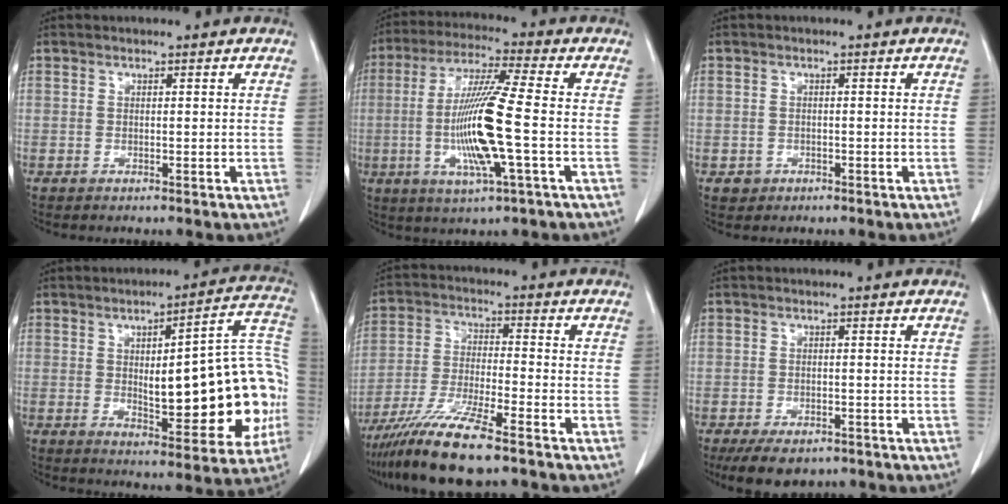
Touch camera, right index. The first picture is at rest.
{"total": 13.7, "force": [-2.3, -0.1, 13.5], "torque": [-0.275, -0.010, -0.049]}
{"total": 1.7, "force": [-0.8, 1.5, 0.1], "torque": [-0.001, 0.007, -0.010]}
{"total": 21.2, "force": [-1.8, 6.0, 20.3], "torque": [-0.212, 0.037, -0.005]}
{"total": 11.7, "force": [-8.8, 0.6, 7.6], "torque": [-0.150, -0.031, -0.161]}
{"total": 7.3, "force": [-5.4, 3.6, 3.3], "torque": [-0.046, -0.002, -0.077]}